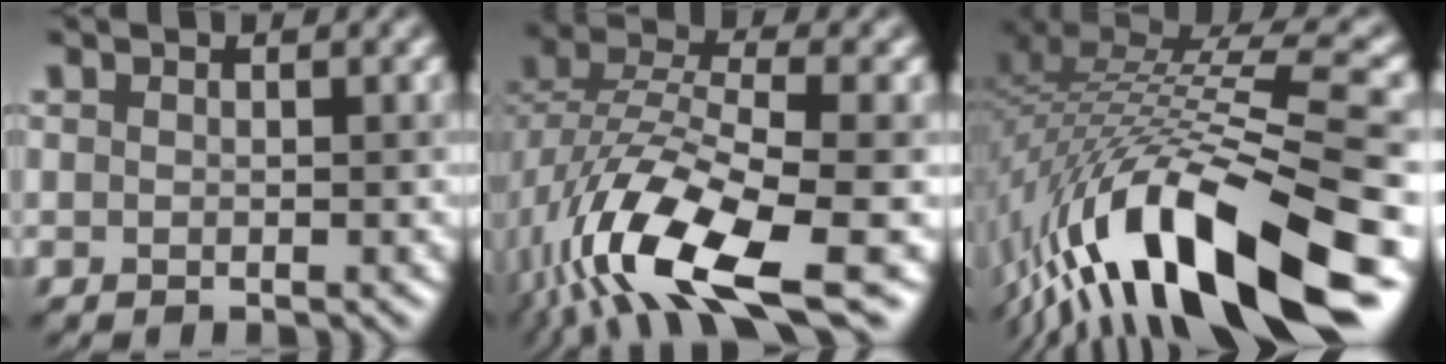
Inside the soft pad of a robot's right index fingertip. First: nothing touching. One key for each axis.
{"total": 12.1, "fx": -5.5, "fy": 4.3, "fz": 9.9, "tx": -0.199, "ty": -0.005, "tz": -0.107}
{"total": 15.8, "fx": -6.3, "fy": 4.5, "fz": 13.8, "tx": -0.241, "ty": 0.022, "tz": -0.114}